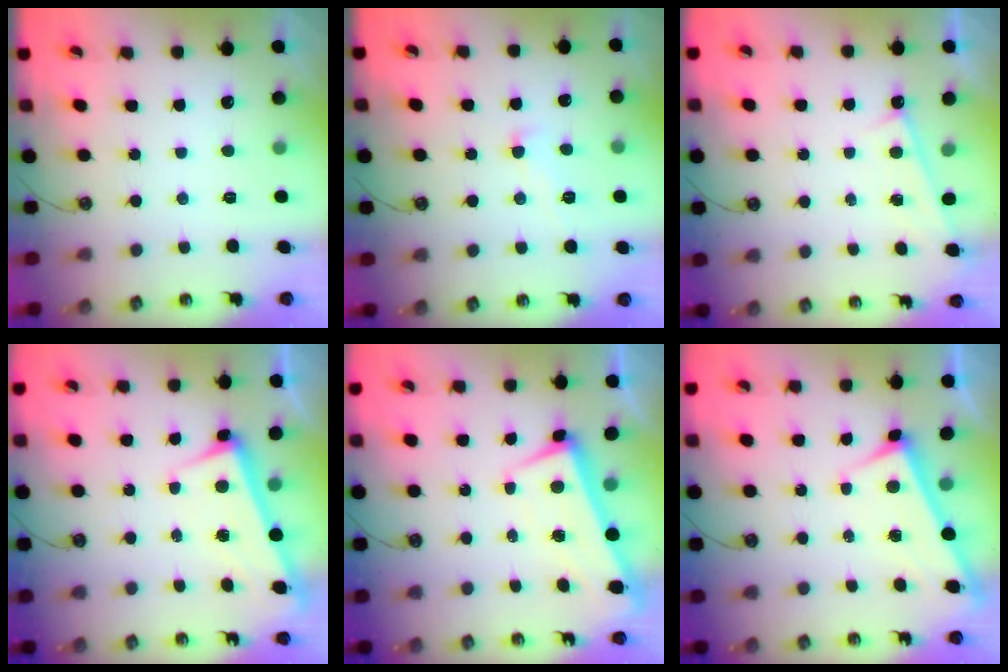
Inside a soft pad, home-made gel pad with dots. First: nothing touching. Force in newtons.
{"total": 1.2, "press": 1.2, "slide": 0.2}
{"total": 0.8, "press": 0.7, "slide": 0.4}
{"total": 2.7, "press": 2.6, "slide": 0.7}
{"total": 1.6, "press": 0.6, "slide": 1.4}
{"total": 3.4, "press": 3.4, "slide": 0.2}